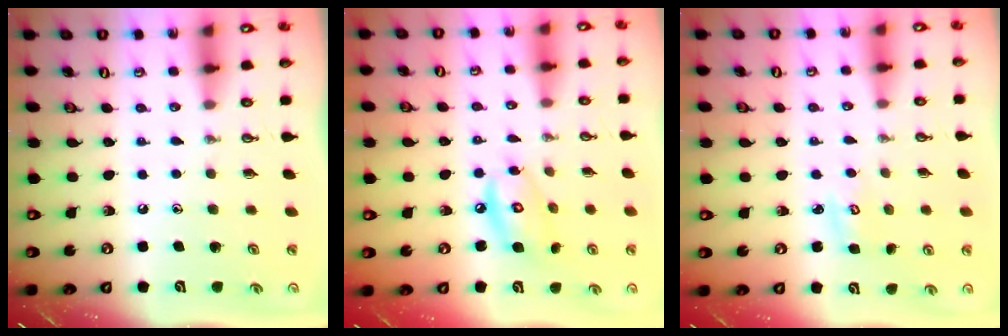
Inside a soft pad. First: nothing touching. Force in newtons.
{"total": 9.2, "press": 9.2, "slide": 0.6}
{"total": 2.9, "press": 2.9, "slide": 0.3}